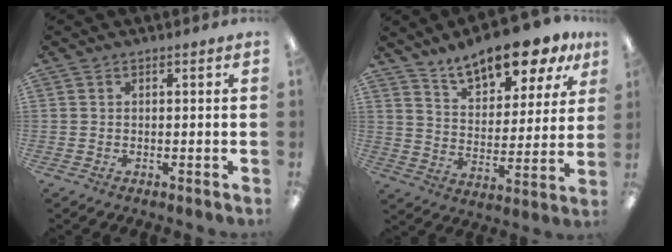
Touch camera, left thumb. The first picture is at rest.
{"total": 13.9, "force": [11.4, 4.9, 6.2], "torque": [-0.102, -0.069, 0.202]}